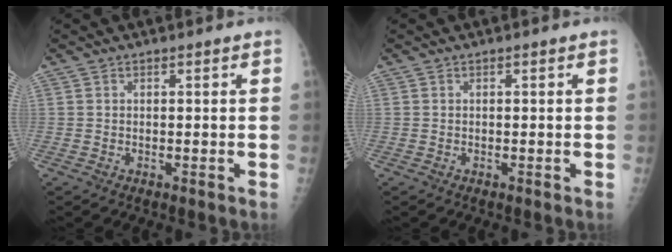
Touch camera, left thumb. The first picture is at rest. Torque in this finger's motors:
{"motor_torque": [0.06, -0.06, 0.01, 0.00, 0.00]}